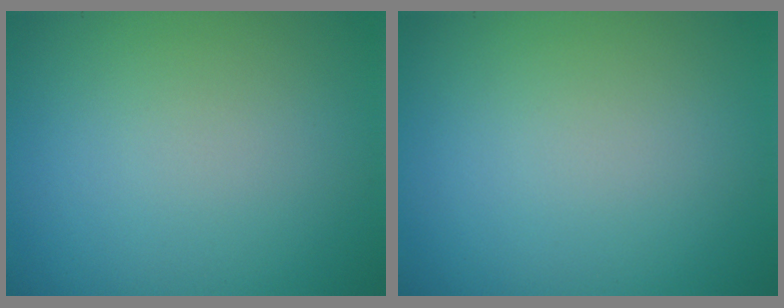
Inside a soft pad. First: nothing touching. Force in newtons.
{"total": 0.0}